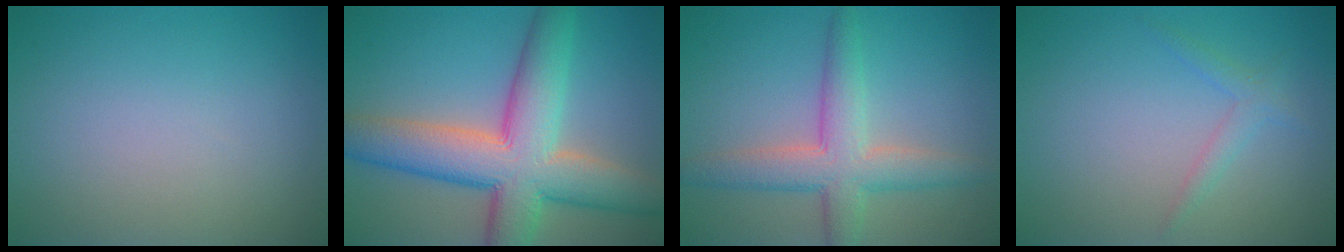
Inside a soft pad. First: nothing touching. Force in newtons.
{"total": 10.6, "press": 10.6, "slide": 0.5}
{"total": 5.4, "press": 5.4, "slide": 0.2}
{"total": 1.4, "press": 1.4, "slide": 0.1}